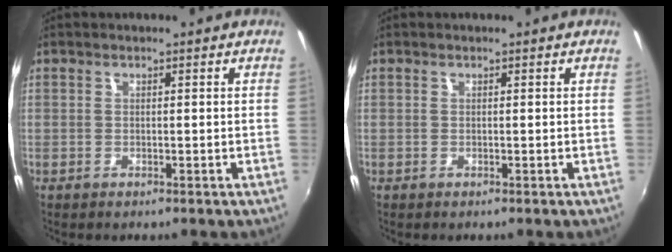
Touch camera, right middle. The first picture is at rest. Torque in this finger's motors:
{"motor_torque": [0.00, 0.00, 0.00, 0.00]}